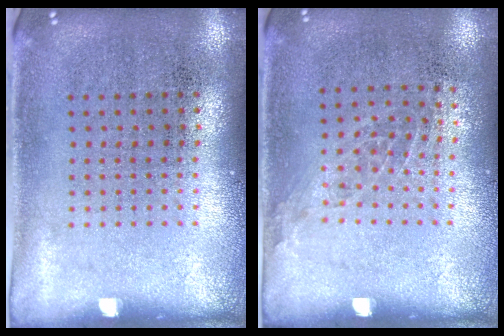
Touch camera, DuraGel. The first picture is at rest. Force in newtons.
{"total": 0.9, "press": 0.7, "slide": 0.6}